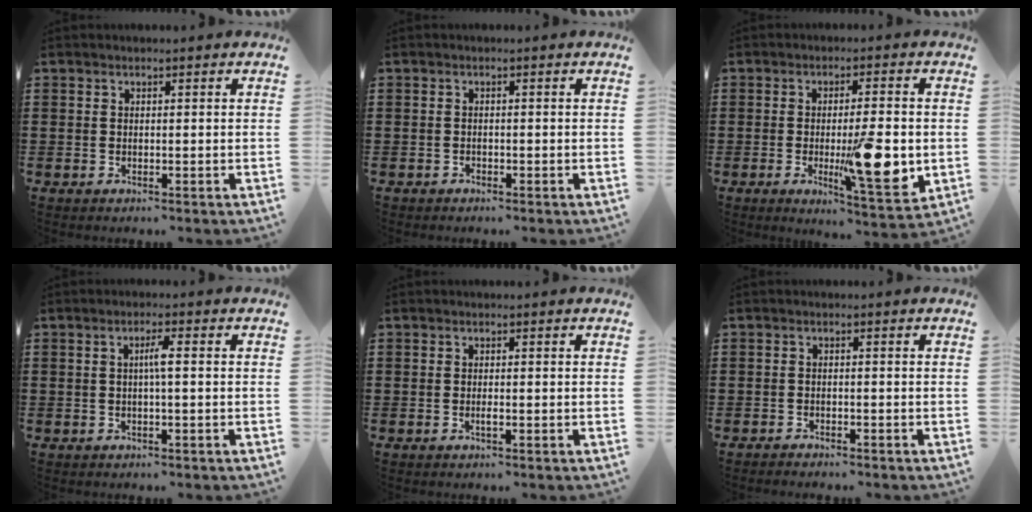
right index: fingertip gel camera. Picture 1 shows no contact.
{"total": 0.7, "force": [-0.6, 0.3, 0.1], "torque": [-0.003, 0.001, -0.014]}
{"total": 11.0, "force": [-1.8, 2.6, 10.5], "torque": [-0.168, -0.015, -0.024]}
{"total": 2.3, "force": [-0.1, 0.0, 2.3], "torque": [-0.043, -0.001, -0.005]}
{"total": 0.9, "force": [-0.4, 0.1, 0.8], "torque": [-0.016, -0.004, -0.006]}
{"total": 1.3, "force": [-1.3, 0.1, 0.0], "torque": [-0.004, 0.002, -0.028]}